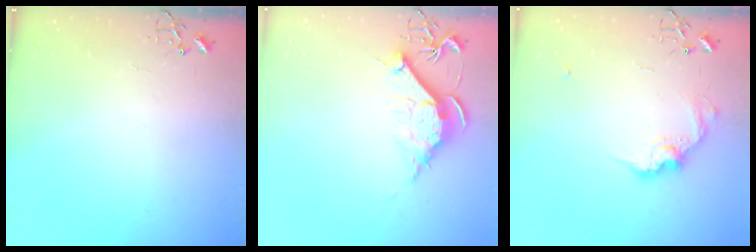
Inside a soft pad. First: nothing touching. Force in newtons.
{"total": 10.8, "press": 10.8, "slide": 0.1}
{"total": 11.8, "press": 11.8, "slide": 0.6}